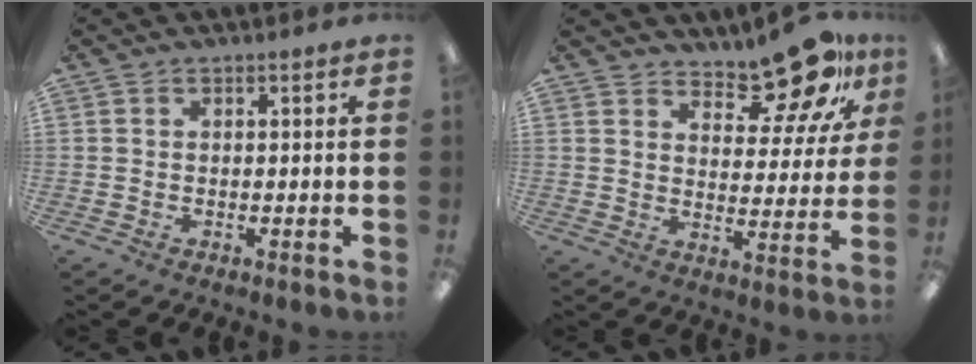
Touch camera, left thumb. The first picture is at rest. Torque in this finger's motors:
{"motor_torque": [0.24, 0.23, -0.39, 0.01, 0.12]}